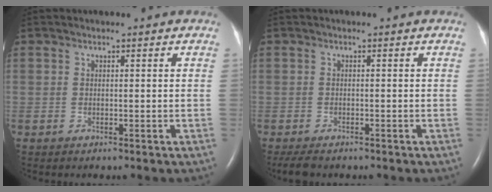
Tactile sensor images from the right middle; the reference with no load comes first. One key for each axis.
{"total": 3.0, "fx": -2.4, "fy": 1.0, "fz": 1.5, "tx": -0.030, "ty": -0.009, "tz": -0.036}